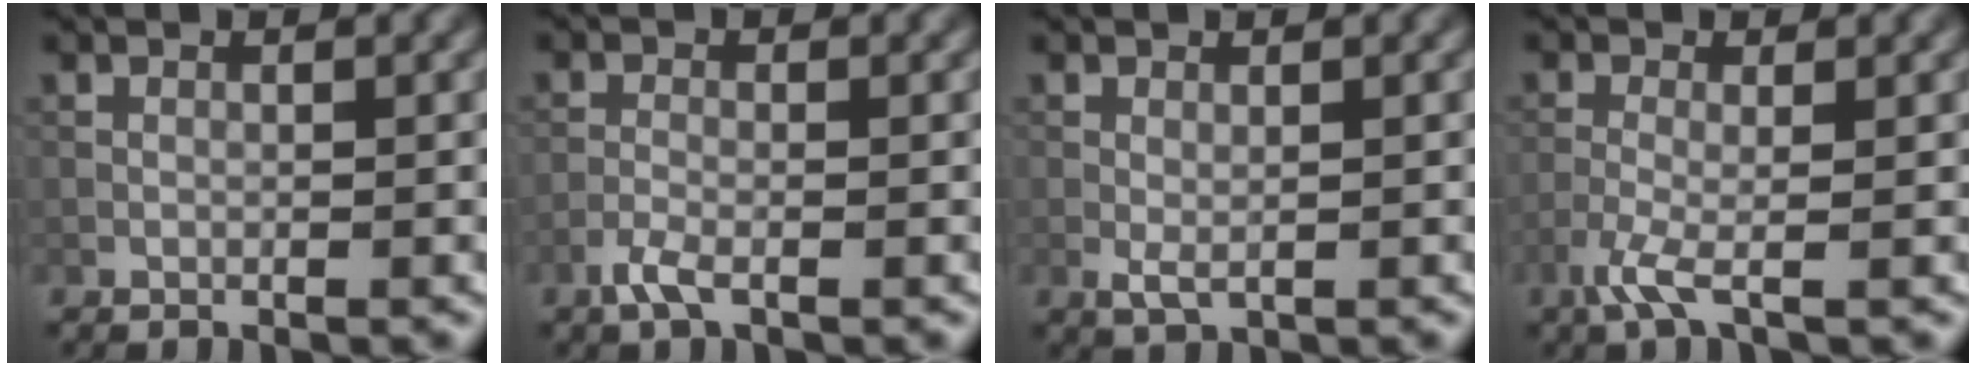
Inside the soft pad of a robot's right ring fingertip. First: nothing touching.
{"total": 1.7, "force": [-1.0, 0.4, 1.2], "torque": [-0.033, -0.001, -0.026]}
{"total": 1.3, "force": [-0.1, 0.7, 1.1], "torque": [-0.026, -0.004, -0.002]}
{"total": 2.6, "force": [-1.2, 0.4, 2.3], "torque": [-0.055, 0.000, -0.035]}